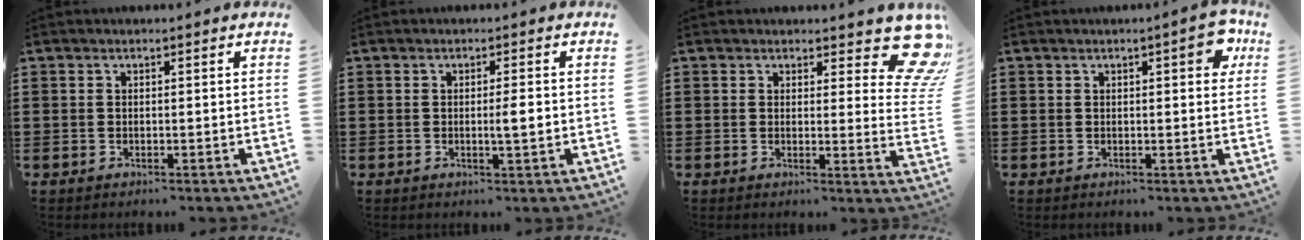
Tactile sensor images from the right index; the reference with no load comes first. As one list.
[{"total": 2.7, "force": [-0.2, 0.3, 2.7], "torque": [-0.047, -0.005, -0.004]}, {"total": 6.9, "force": [5.2, 2.3, 4.0], "torque": [-0.049, -0.030, 0.088]}, {"total": 4.0, "force": [1.3, 1.0, 3.6], "torque": [-0.048, -0.003, 0.016]}]